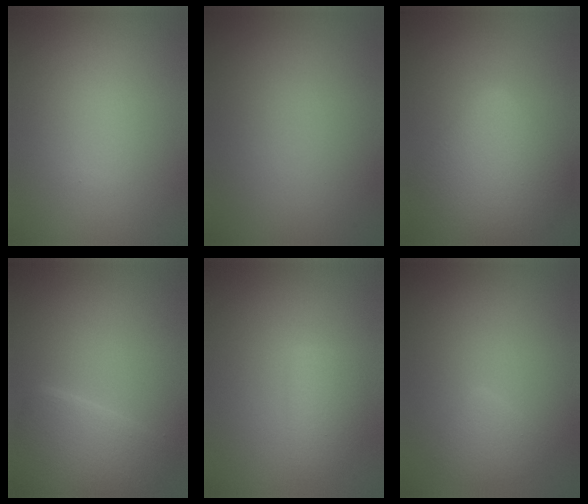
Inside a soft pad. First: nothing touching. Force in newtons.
{"total": 0.0}
{"total": 6.2, "press": 6.2, "slide": 0.2}
{"total": 4.1, "press": 4.1, "slide": 0.2}
{"total": 1.9, "press": 1.9, "slide": 0.1}
{"total": 1.8, "press": 1.8, "slide": 0.1}